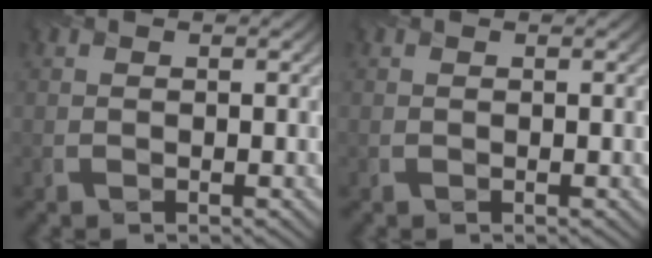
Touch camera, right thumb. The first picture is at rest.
{"total": 0.0}